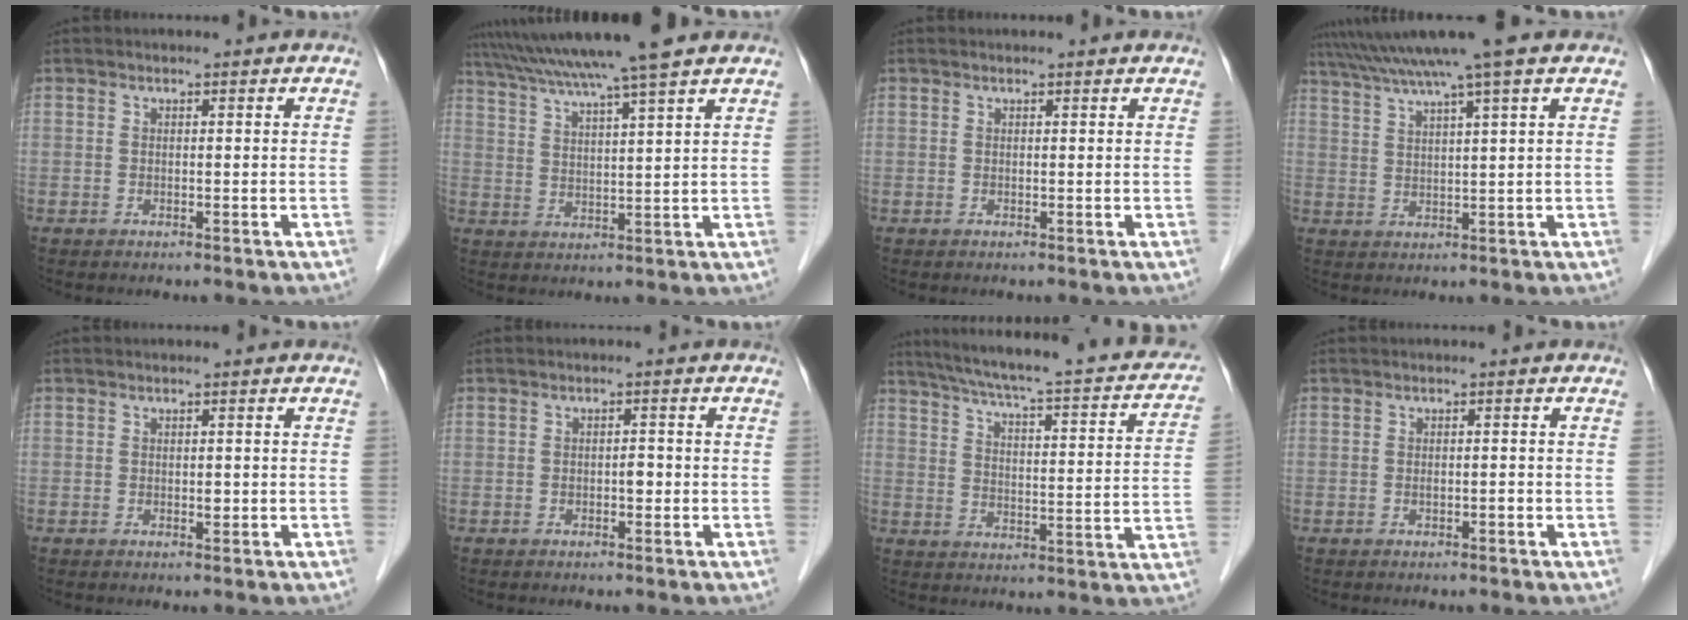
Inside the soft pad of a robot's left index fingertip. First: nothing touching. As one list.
[{"total": 12.6, "force": [10.5, -1.4, 6.9], "torque": [-0.123, 0.020, 0.161]}, {"total": 1.5, "force": [1.4, 0.0, 0.4], "torque": [-0.014, 0.007, 0.014]}, {"total": 9.7, "force": [7.7, -1.9, 5.6], "torque": [-0.101, 0.024, 0.116]}, {"total": 0.7, "force": [0.0, 0.4, 0.6], "torque": [-0.009, 0.000, 0.000]}, {"total": 1.3, "force": [-0.4, 0.6, 1.0], "torque": [-0.015, 0.003, -0.008]}, {"total": 24.1, "force": [19.8, 3.9, 13.1], "torque": [-0.197, 0.003, 0.247]}, {"total": 0.7, "force": [-0.3, 0.2, 0.6], "torque": [-0.012, 0.001, -0.003]}]